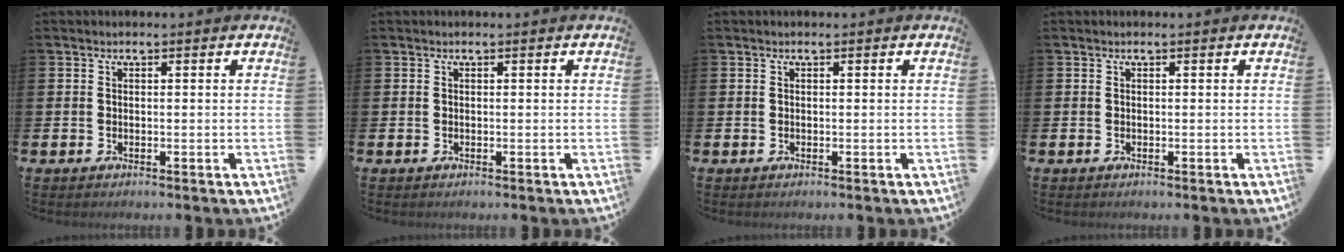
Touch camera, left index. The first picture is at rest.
{"total": 0.0}
{"total": 0.0}
{"total": 0.0}